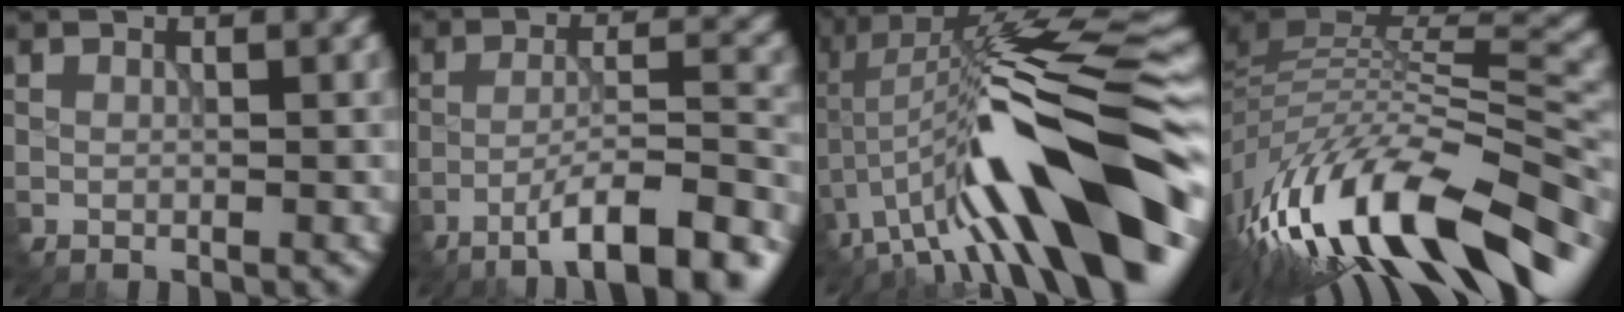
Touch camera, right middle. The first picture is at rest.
{"total": 9.6, "force": [-6.8, 2.1, 6.4], "torque": [-0.098, 0.011, -0.109]}
{"total": 15.3, "force": [-4.5, 3.9, 14.1], "torque": [-0.225, 0.030, -0.070]}
{"total": 15.8, "force": [-8.2, 5.7, 12.3], "torque": [-0.233, 0.013, -0.137]}